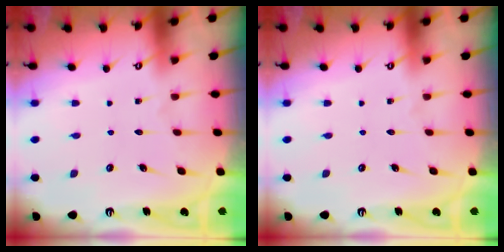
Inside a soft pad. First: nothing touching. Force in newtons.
{"total": 0.0}